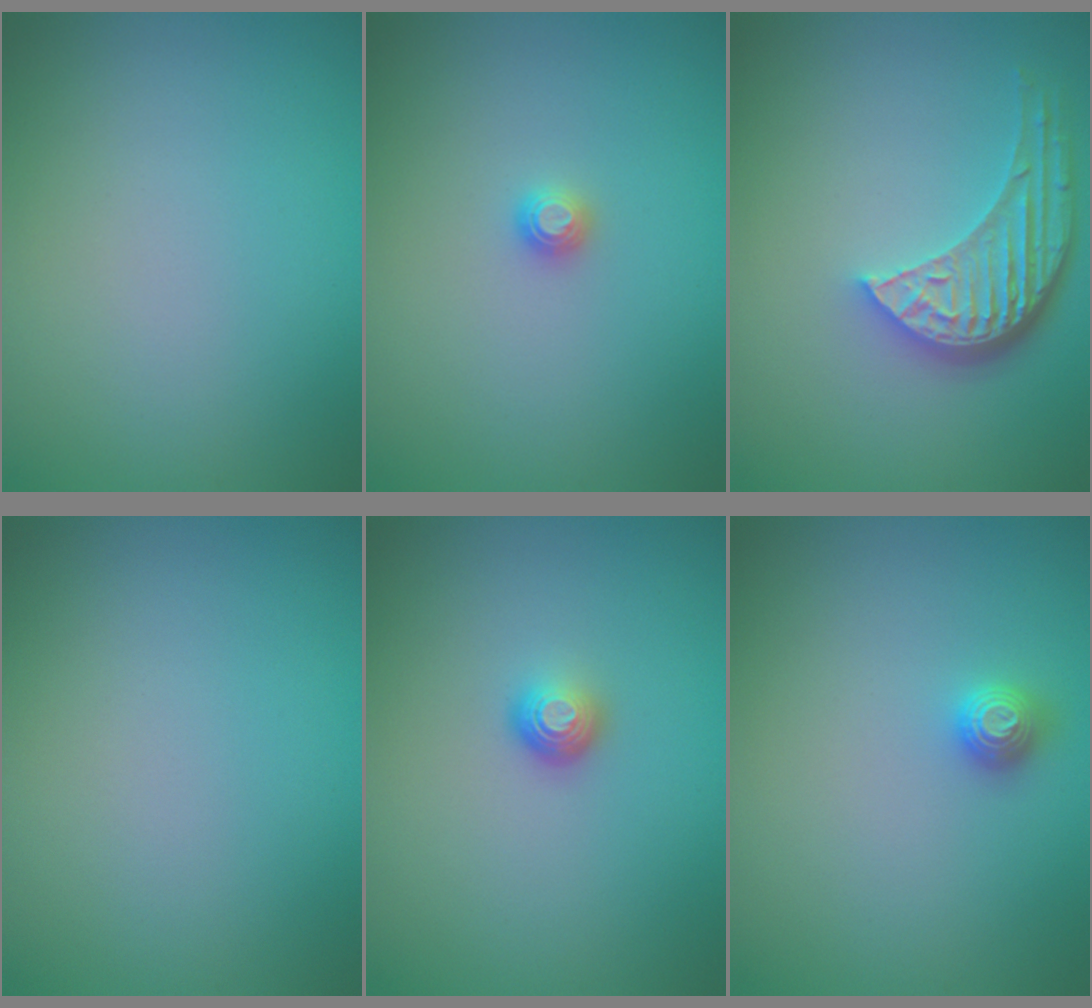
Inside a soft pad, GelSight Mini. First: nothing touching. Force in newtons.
{"total": 1.0, "press": 1.0, "slide": 0.1}
{"total": 5.2, "press": 3.8, "slide": 3.5}
{"total": 0.0}
{"total": 1.4, "press": 1.0, "slide": 1.0}
{"total": 1.2, "press": 1.1, "slide": 0.2}